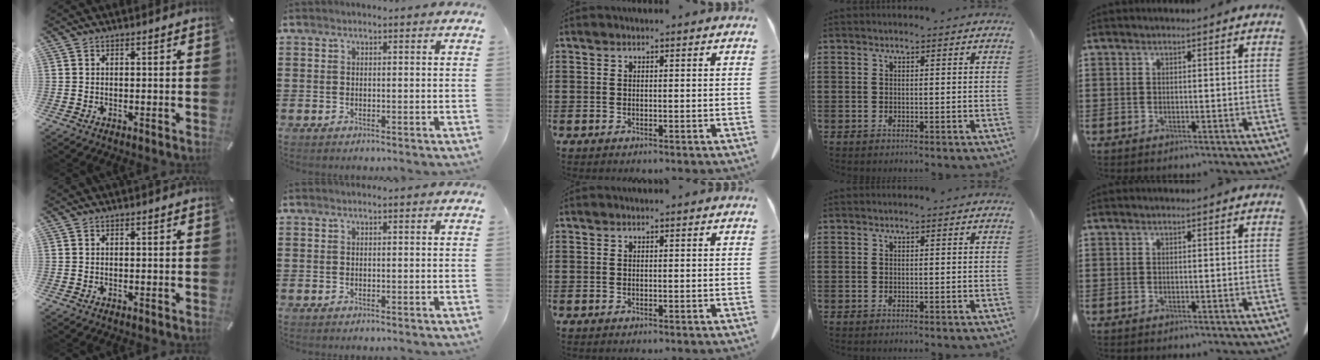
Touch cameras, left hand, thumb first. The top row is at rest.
{}